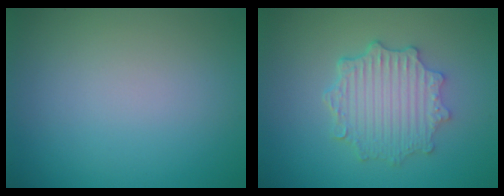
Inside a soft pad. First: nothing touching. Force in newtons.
{"total": 4.5, "press": 3.6, "slide": 2.6}